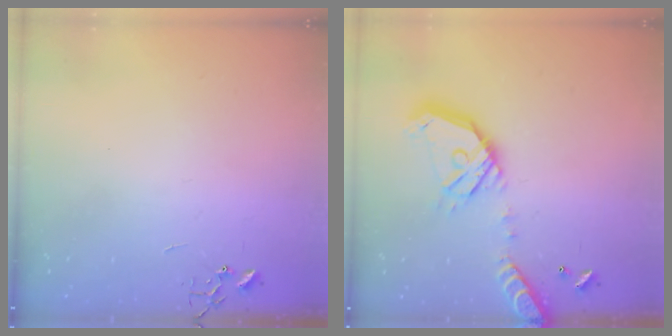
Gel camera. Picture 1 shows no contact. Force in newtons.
{"total": 19.5, "press": 19.2, "slide": 3.4}